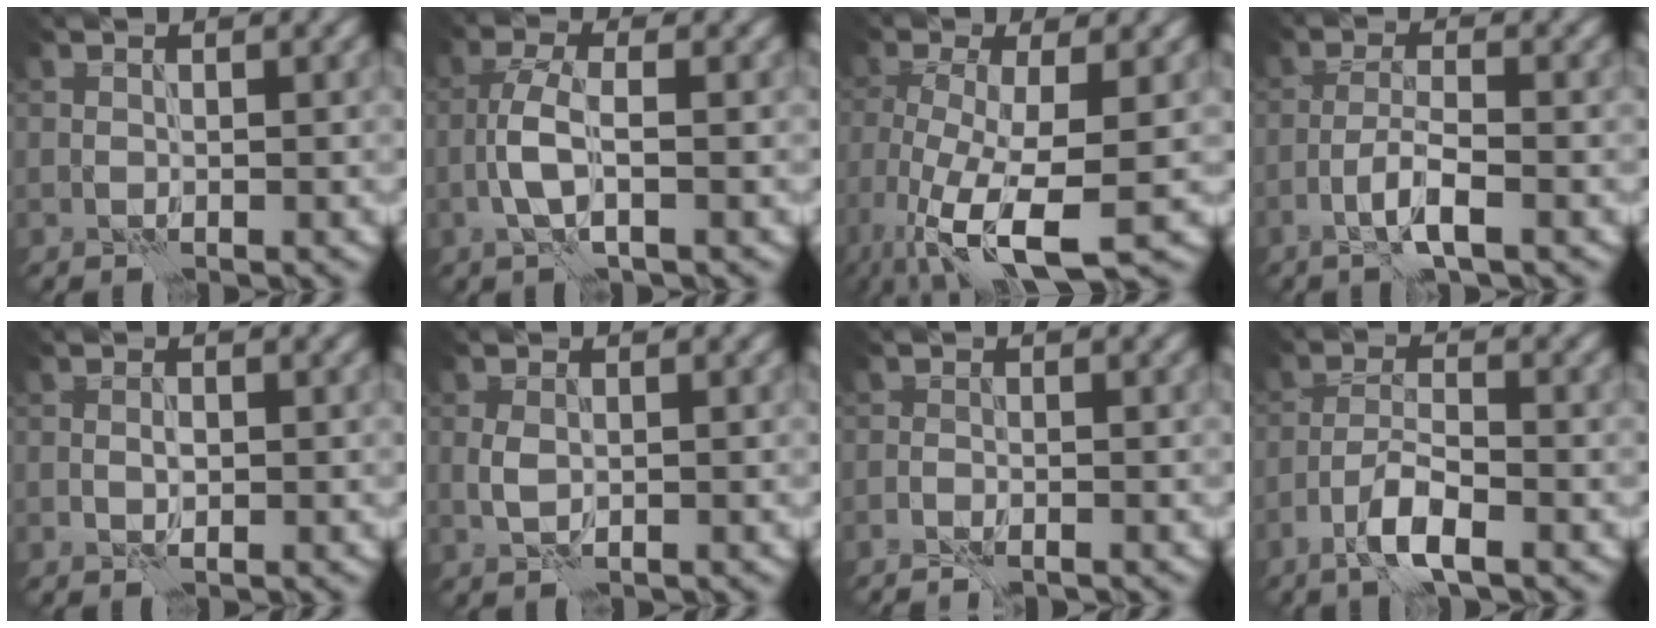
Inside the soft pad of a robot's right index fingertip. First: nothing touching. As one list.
[{"total": 3.1, "force": [-0.8, 0.9, 2.9], "torque": [-0.064, 0.005, -0.020]}, {"total": 9.6, "force": [-3.8, 3.3, 8.2], "torque": [-0.169, -0.021, -0.066]}, {"total": 3.4, "force": [-1.7, 0.5, 2.8], "torque": [-0.056, 0.008, -0.039]}, {"total": 0.9, "force": [0.0, 0.4, 0.7], "torque": [-0.015, 0.000, -0.001]}, {"total": 1.3, "force": [0.0, 0.8, 1.1], "torque": [-0.025, -0.001, 0.000]}, {"total": 1.6, "force": [-1.4, 0.2, 0.8], "torque": [-0.022, 0.003, -0.026]}, {"total": 4.1, "force": [-2.5, 0.9, 3.1], "torque": [-0.063, 0.007, -0.054]}]